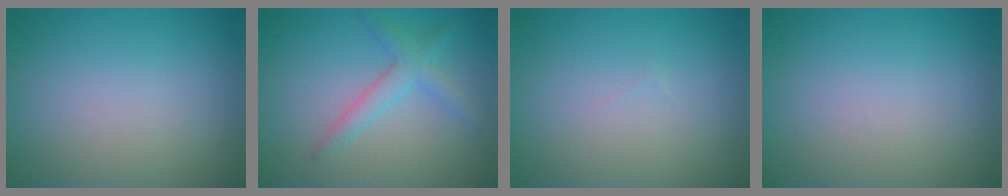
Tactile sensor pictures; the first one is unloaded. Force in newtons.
{"total": 2.5, "press": 2.5, "slide": 0.1}
{"total": 0.0}
{"total": 0.0}